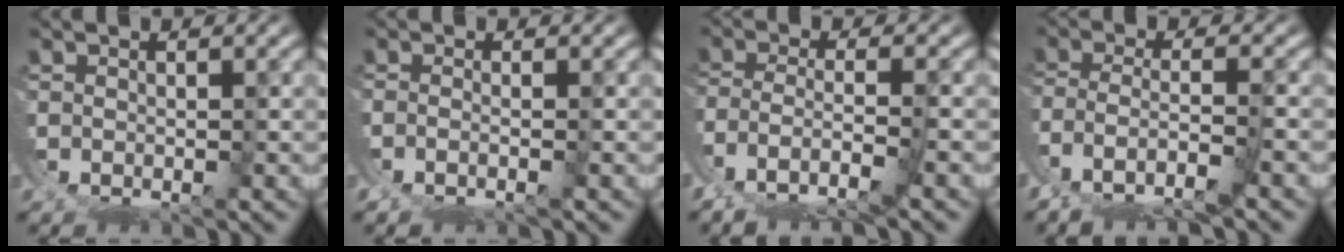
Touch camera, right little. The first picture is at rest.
{"total": 1.8, "force": [-1.0, 0.2, 1.5], "torque": [-0.034, -0.014, -0.008]}
{"total": 2.8, "force": [-1.6, 0.5, 2.2], "torque": [-0.070, -0.028, -0.009]}
{"total": 3.0, "force": [-1.8, 0.8, 2.3], "torque": [-0.073, -0.029, -0.012]}